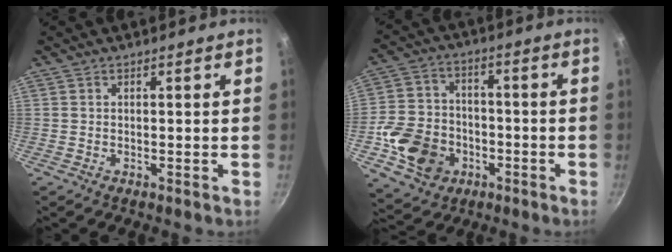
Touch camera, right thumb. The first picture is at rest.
{"total": 14.1, "force": [-4.5, 11.4, 6.9], "torque": [-0.103, 0.035, -0.073]}